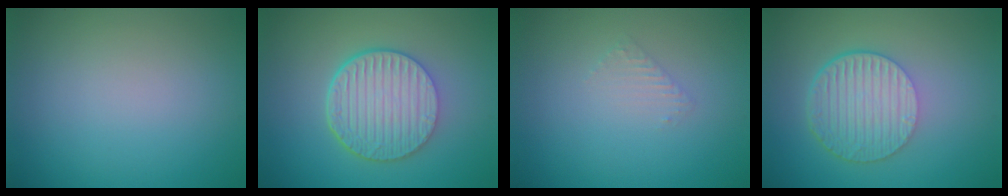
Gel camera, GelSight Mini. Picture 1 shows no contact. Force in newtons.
{"total": 6.5, "press": 4.8, "slide": 4.4}
{"total": 0.9, "press": 0.9, "slide": 0.2}
{"total": 6.0, "press": 4.1, "slide": 4.4}